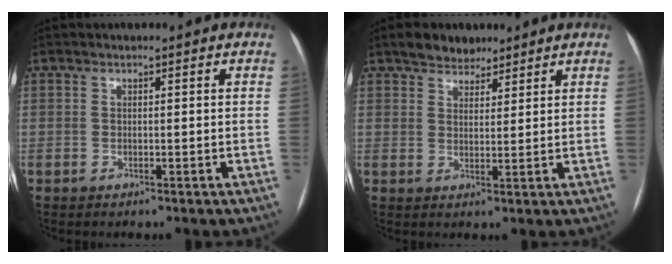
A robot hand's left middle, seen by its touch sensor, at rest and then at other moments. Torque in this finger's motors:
{"motor_torque": [0.09, -0.08, 0.01, 0.00]}